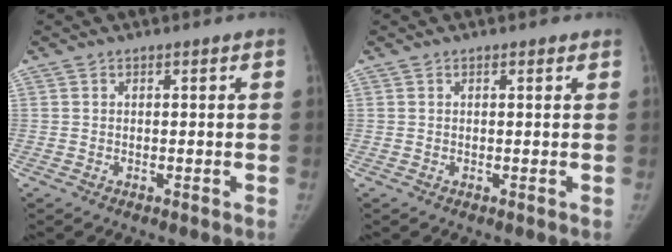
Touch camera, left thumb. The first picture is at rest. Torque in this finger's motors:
{"motor_torque": [0.12, 0.02, -0.20, -0.20, 0.05]}